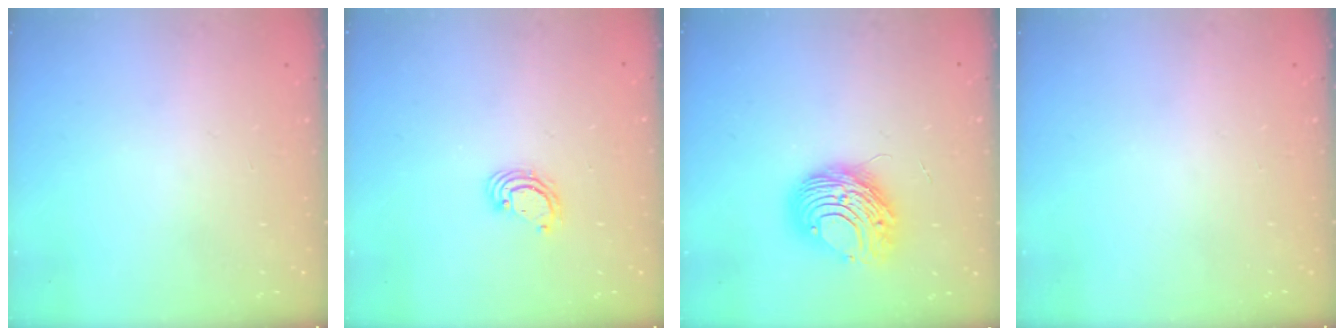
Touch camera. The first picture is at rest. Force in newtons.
{"total": 3.8, "press": 3.8, "slide": 0.1}
{"total": 9.7, "press": 9.7, "slide": 1.2}
{"total": 0.0}